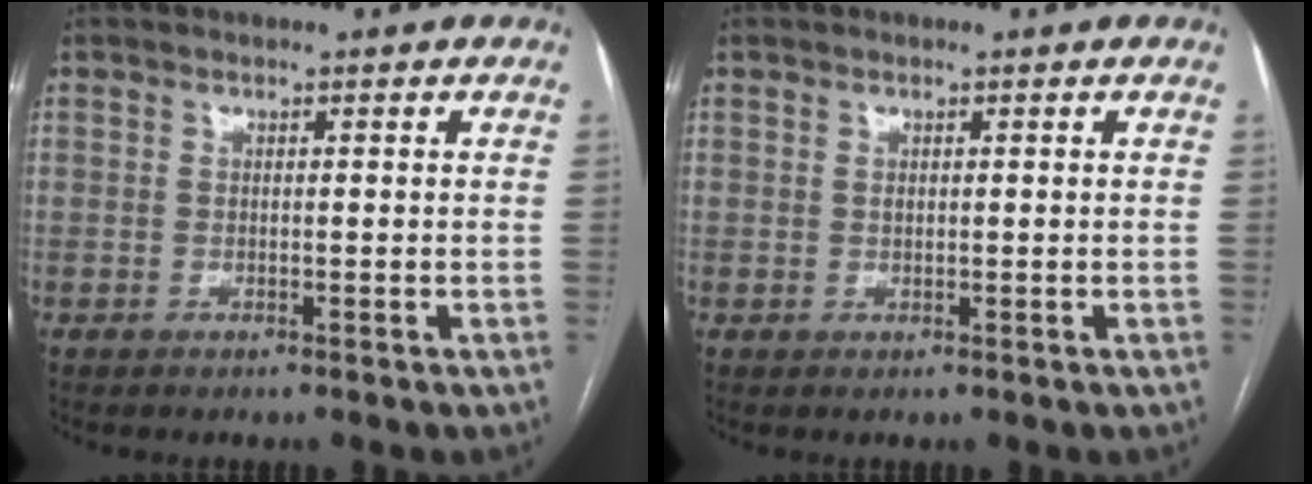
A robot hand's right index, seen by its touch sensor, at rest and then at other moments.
{"total": 0.6, "force": [0.2, 0.3, 0.4], "torque": [-0.011, -0.001, 0.006]}